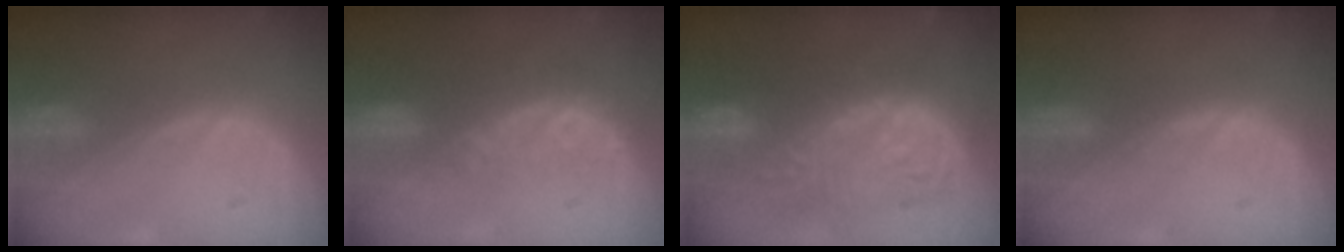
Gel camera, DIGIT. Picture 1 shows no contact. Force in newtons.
{"total": 8.2, "press": 7.0, "slide": 4.3}
{"total": 12.7, "press": 12.6, "slide": 1.4}
{"total": 1.0, "press": 1.0, "slide": 0.2}